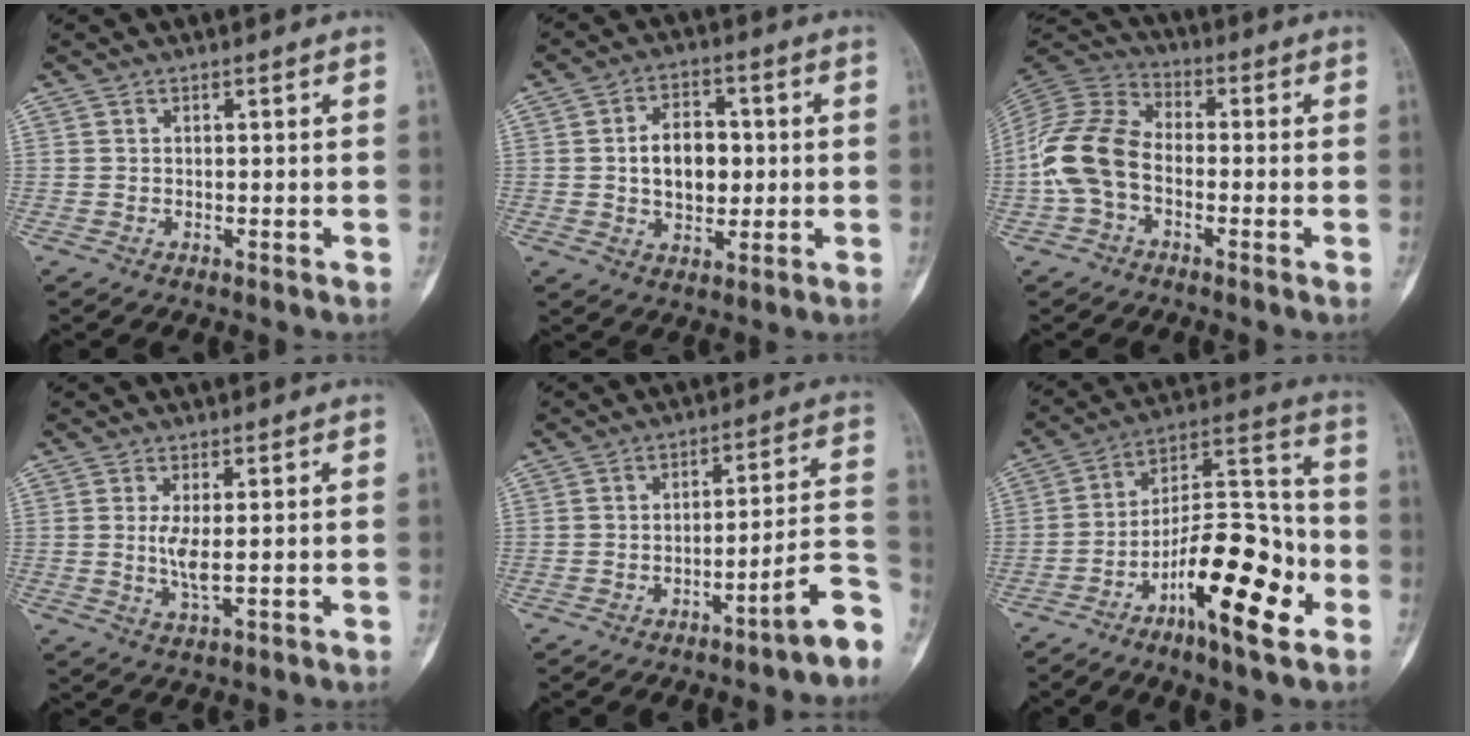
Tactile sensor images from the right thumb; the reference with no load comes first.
{"total": 9.6, "force": [0.4, 6.4, 7.2], "torque": [-0.085, 0.008, 0.005]}
{"total": 13.0, "force": [-2.6, 8.7, 9.3], "torque": [-0.188, 0.034, -0.064]}
{"total": 3.9, "force": [0.2, 0.8, 3.8], "torque": [-0.092, -0.015, 0.005]}
{"total": 10.8, "force": [-6.1, 1.4, 8.8], "torque": [-0.096, 0.068, -0.087]}
{"total": 19.4, "force": [-8.4, 6.3, 16.3], "torque": [-0.250, 0.061, -0.138]}